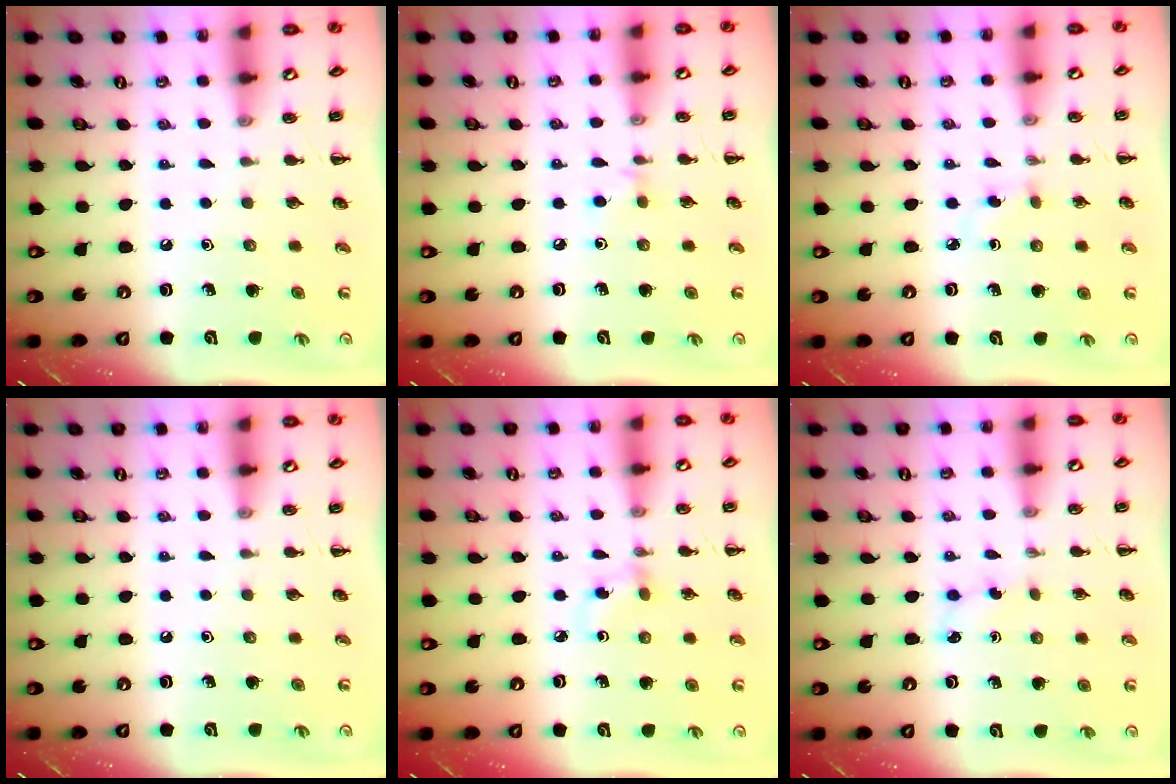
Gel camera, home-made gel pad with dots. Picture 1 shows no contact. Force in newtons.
{"total": 2.8, "press": 2.6, "slide": 1.1}
{"total": 3.0, "press": 2.8, "slide": 1.1}
{"total": 0.0}
{"total": 3.4, "press": 3.1, "slide": 1.4}
{"total": 2.6, "press": 2.5, "slide": 0.8}